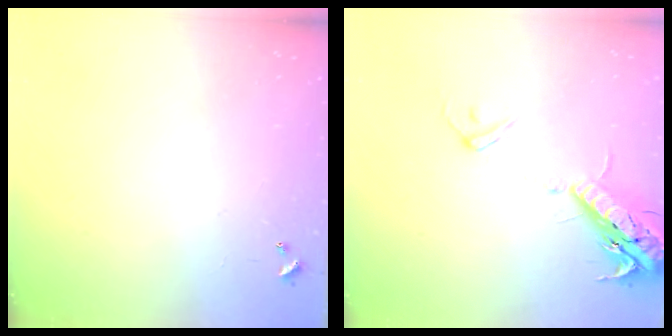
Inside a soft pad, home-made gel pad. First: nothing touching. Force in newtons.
{"total": 17.1, "press": 16.7, "slide": 3.7}